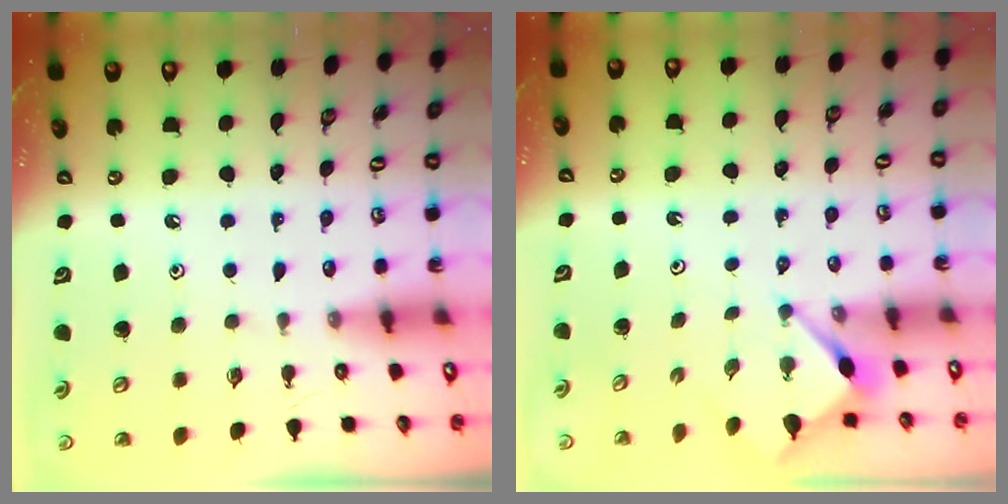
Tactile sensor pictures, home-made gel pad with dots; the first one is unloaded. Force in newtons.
{"total": 3.3, "press": 3.2, "slide": 0.3}